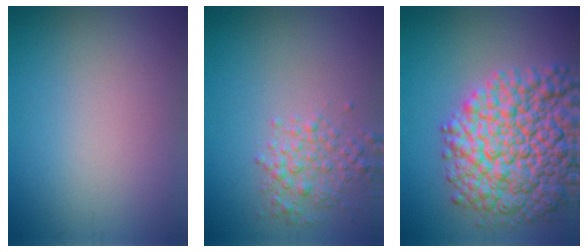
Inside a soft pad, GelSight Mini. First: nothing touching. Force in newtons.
{"total": 2.5, "press": 2.5, "slide": 0.1}
{"total": 13.3, "press": 13.3, "slide": 0.5}